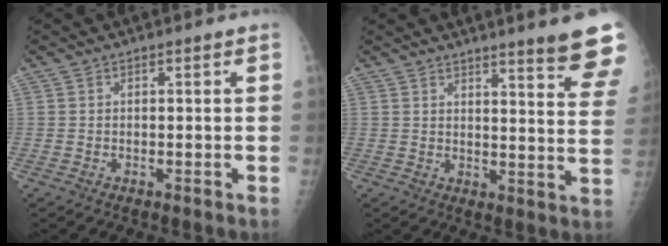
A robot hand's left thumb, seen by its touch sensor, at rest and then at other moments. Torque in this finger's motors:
{"motor_torque": [0.22, 0.11, -0.15, -0.11, 0.15]}